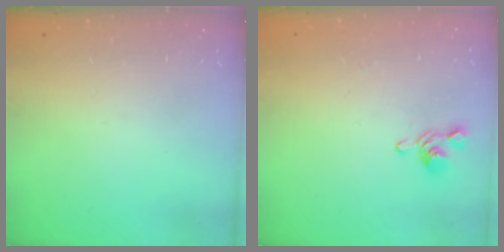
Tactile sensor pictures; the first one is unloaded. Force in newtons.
{"total": 1.1, "press": 0.8, "slide": 0.7}